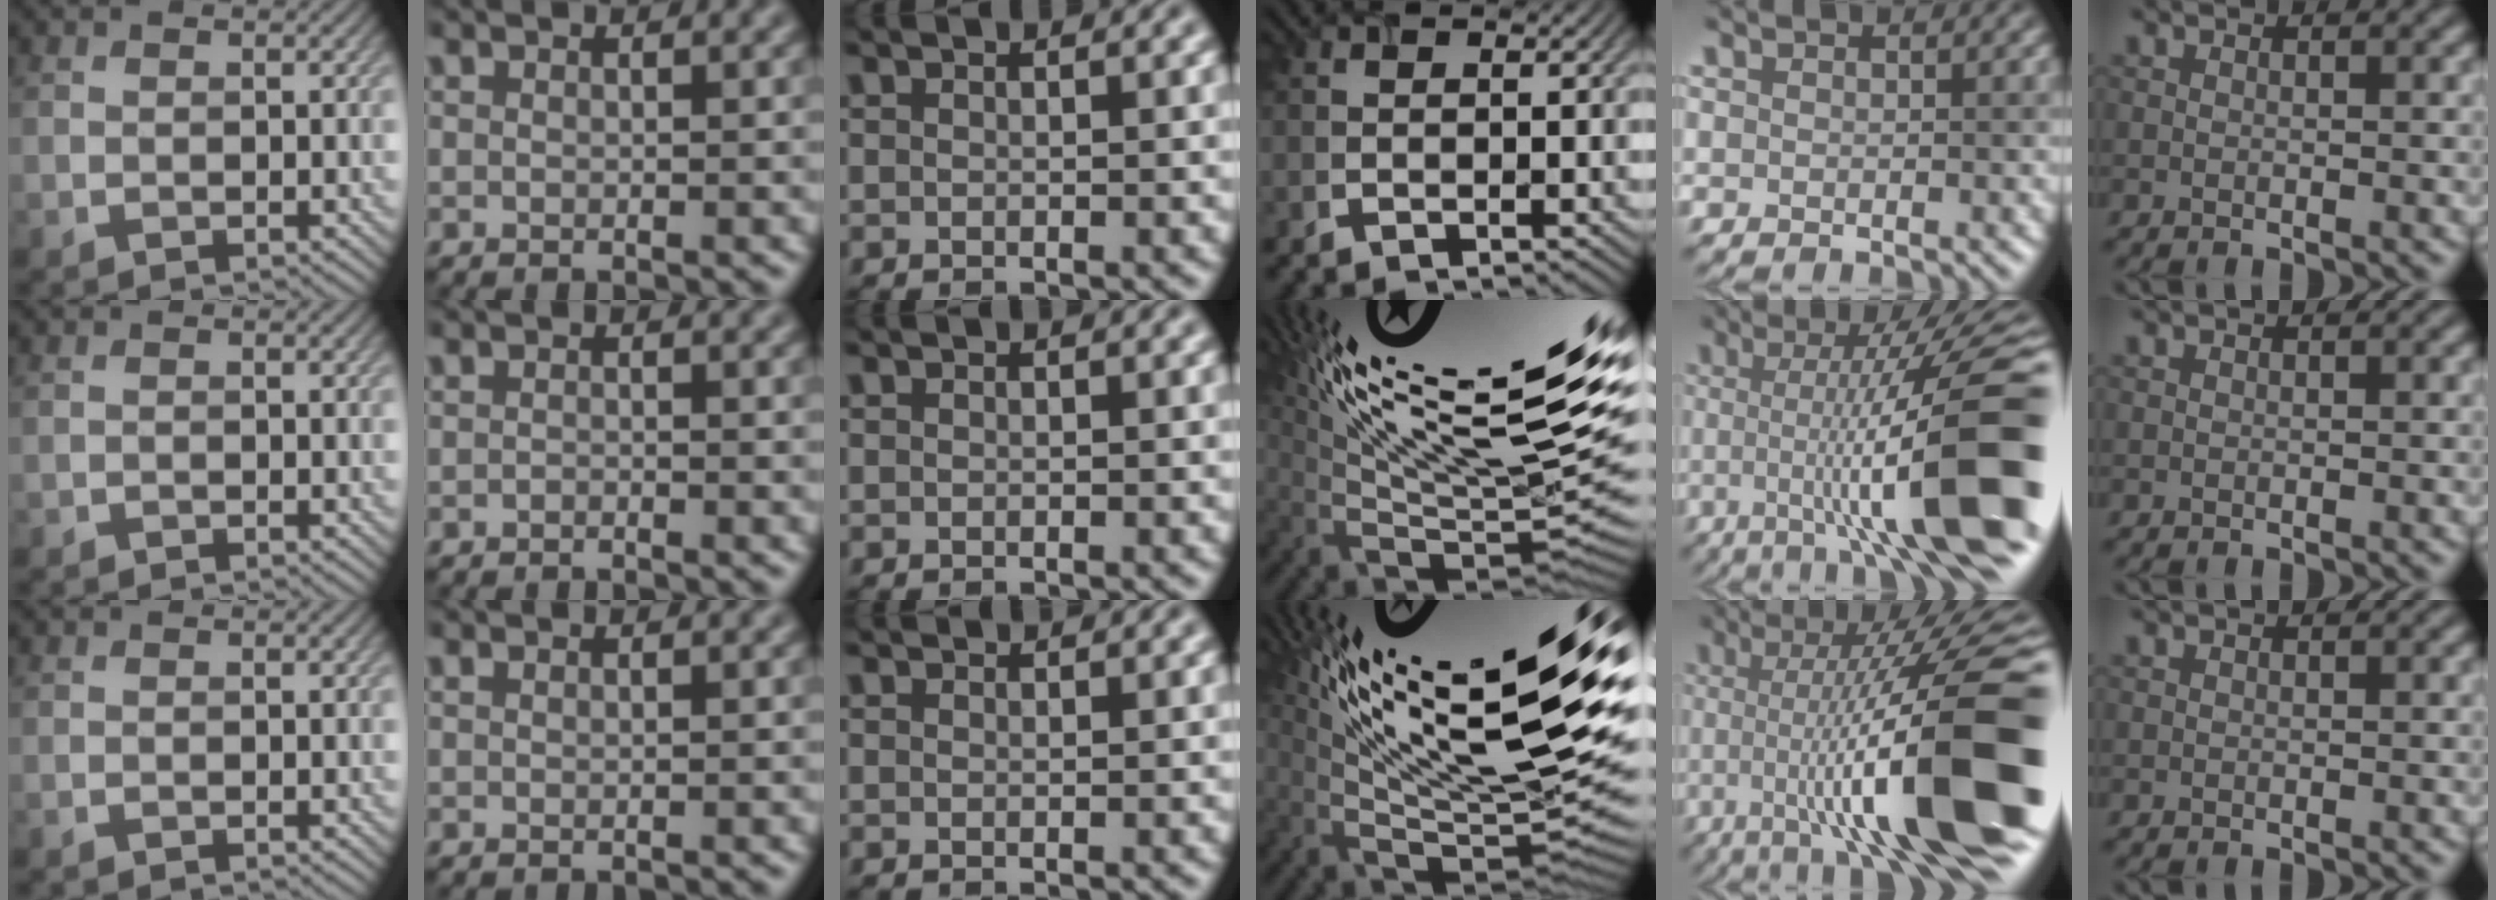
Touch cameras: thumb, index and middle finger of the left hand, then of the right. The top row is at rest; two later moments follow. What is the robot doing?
{"motion": "screw", "object": "timer"}